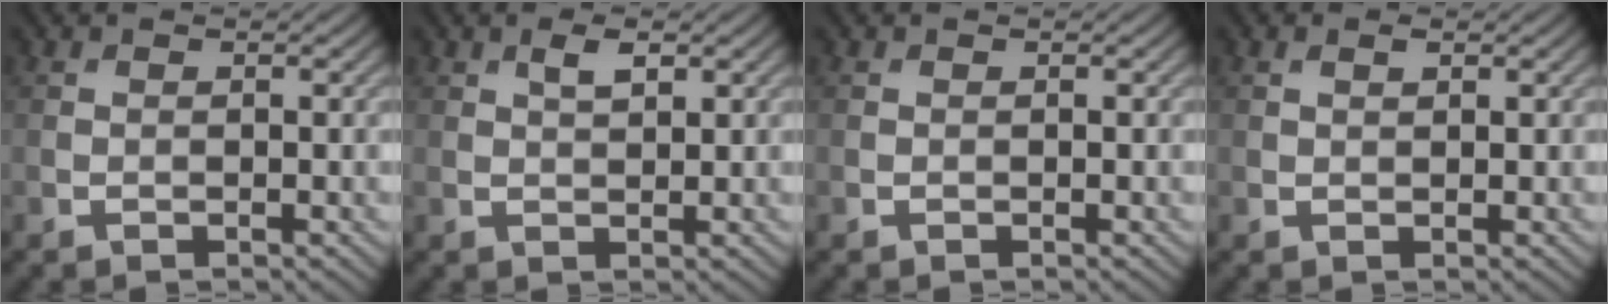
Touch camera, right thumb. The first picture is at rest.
{"total": 2.1, "force": [1.0, 0.8, 1.6], "torque": [-0.031, 0.001, 0.020]}
{"total": 0.0}
{"total": 1.0, "force": [0.5, 0.5, 0.7], "torque": [-0.014, 0.000, 0.011]}